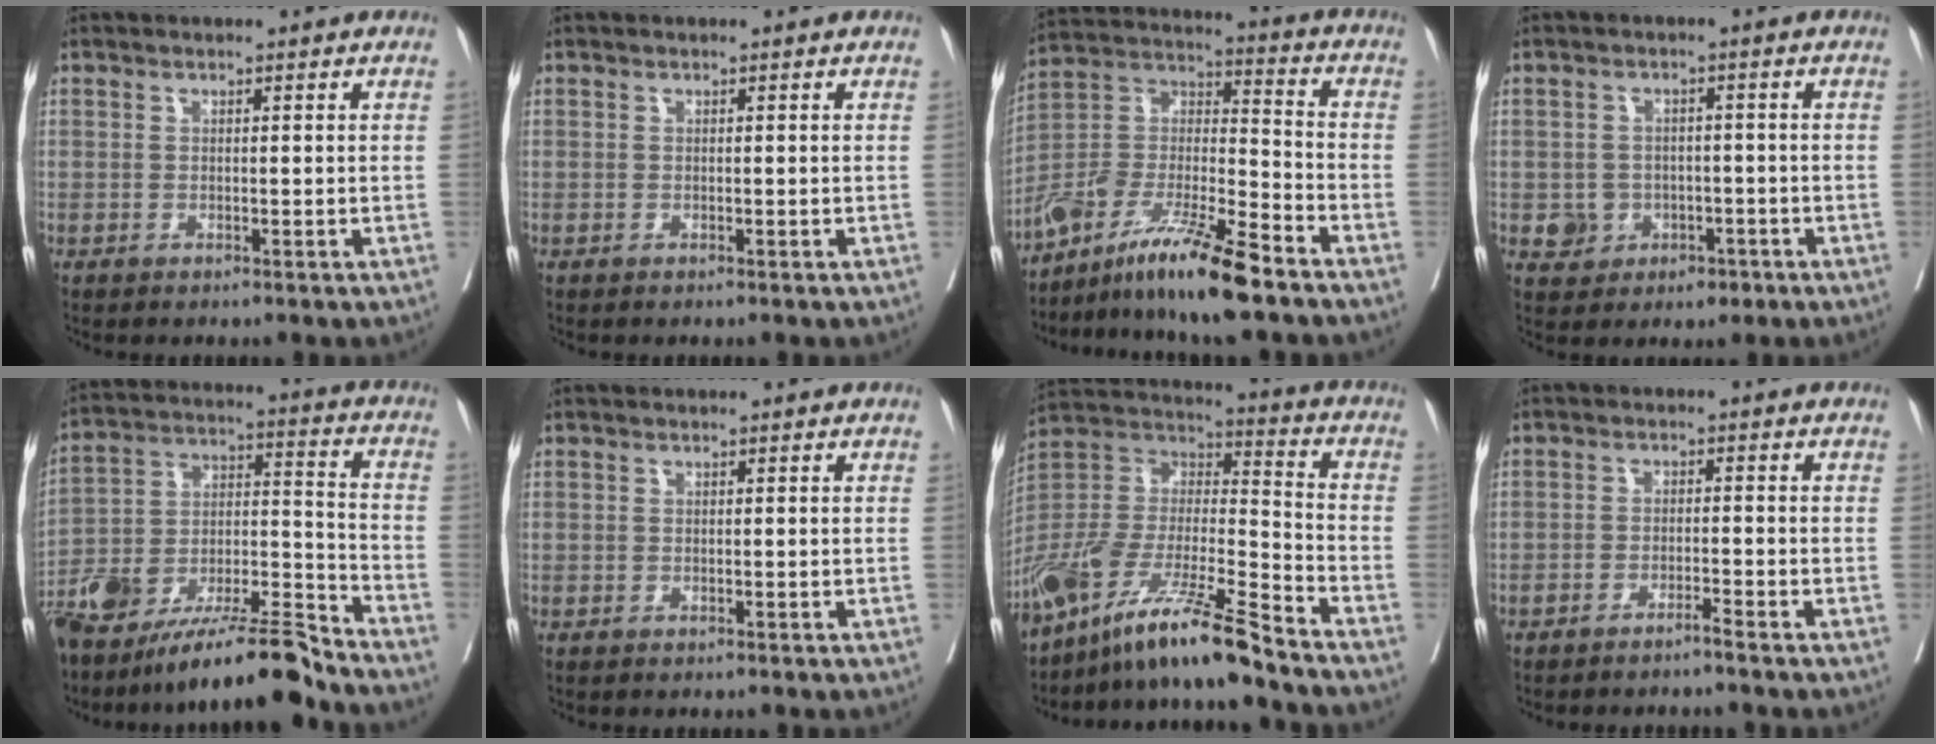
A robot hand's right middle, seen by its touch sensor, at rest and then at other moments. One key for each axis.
{"total": 0.0}
{"total": 14.9, "fx": -11.0, "fy": 1.2, "fz": 9.9, "tx": -0.193, "ty": 0.000, "tz": -0.200}
{"total": 4.4, "fx": -1.6, "fy": 4.0, "fz": 1.2, "tx": -0.006, "ty": 0.012, "tz": -0.011}
{"total": 19.4, "fx": -16.3, "fy": 1.1, "fz": 10.4, "tx": -0.191, "ty": 0.002, "tz": -0.298}
{"total": 0.0}
{"total": 18.5, "fx": -14.3, "fy": 1.1, "fz": 11.7, "tx": -0.252, "ty": -0.017, "tz": -0.271}
{"total": 2.0, "fx": -1.8, "fy": -0.4, "fz": 0.9, "tx": -0.016, "ty": 0.002, "tz": -0.035}